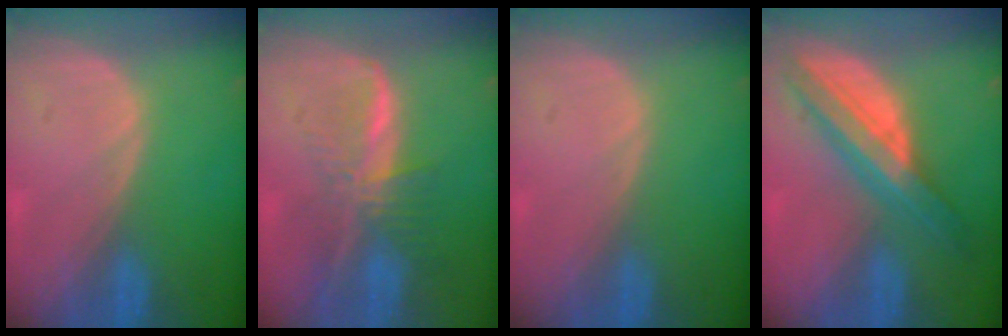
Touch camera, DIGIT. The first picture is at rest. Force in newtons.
{"total": 8.0, "press": 6.8, "slide": 4.4}
{"total": 0.0}
{"total": 8.6, "press": 8.6, "slide": 0.5}